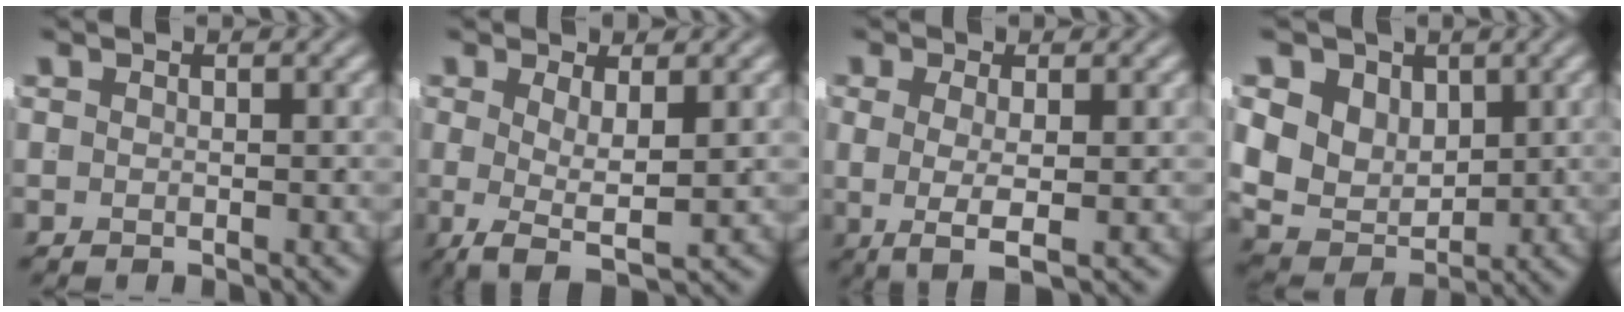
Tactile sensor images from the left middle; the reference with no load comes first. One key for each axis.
{"total": 4.1, "fx": -1.6, "fy": 1.0, "fz": 3.6, "tx": -0.061, "ty": -0.030, "tz": -0.009}
{"total": 4.5, "fx": -0.4, "fy": 1.4, "fz": 4.2, "tx": -0.073, "ty": -0.011, "tz": 0.001}
{"total": 11.2, "fx": 0.7, "fy": 9.6, "fz": 5.8, "tx": -0.143, "ty": -0.035, "tz": 0.013}